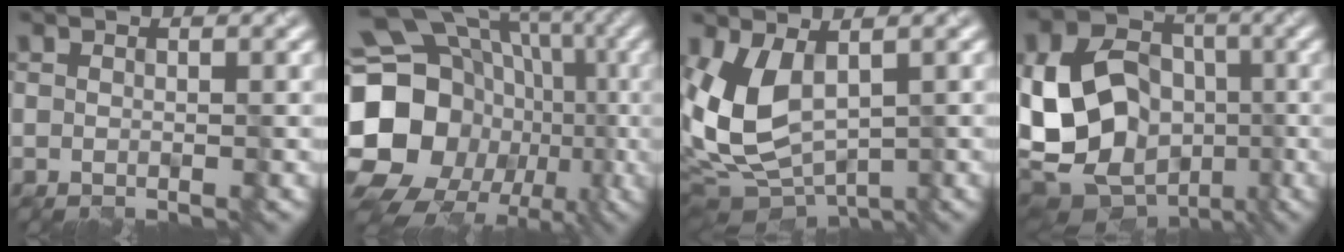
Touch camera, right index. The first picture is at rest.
{"total": 21.8, "force": [-3.6, 18.7, 10.8], "torque": [-0.202, 0.000, -0.097]}
{"total": 6.8, "force": [0.9, 3.8, 5.6], "torque": [-0.132, -0.013, 0.019]}
{"total": 16.1, "force": [-3.5, 12.4, 9.6], "torque": [-0.196, -0.002, -0.071]}